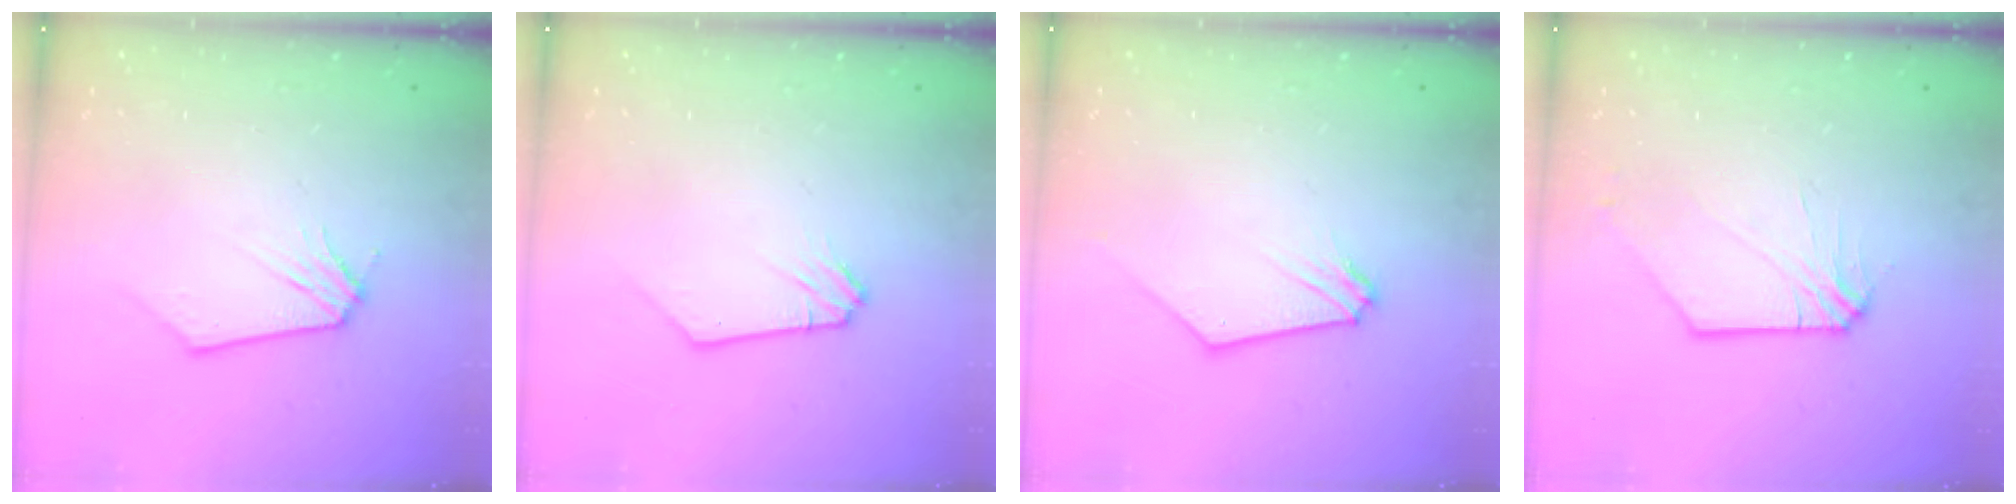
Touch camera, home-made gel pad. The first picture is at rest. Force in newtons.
{"total": 0.0}
{"total": 0.6, "press": 0.6, "slide": 0.1}
{"total": 1.0, "press": 0.9, "slide": 0.2}